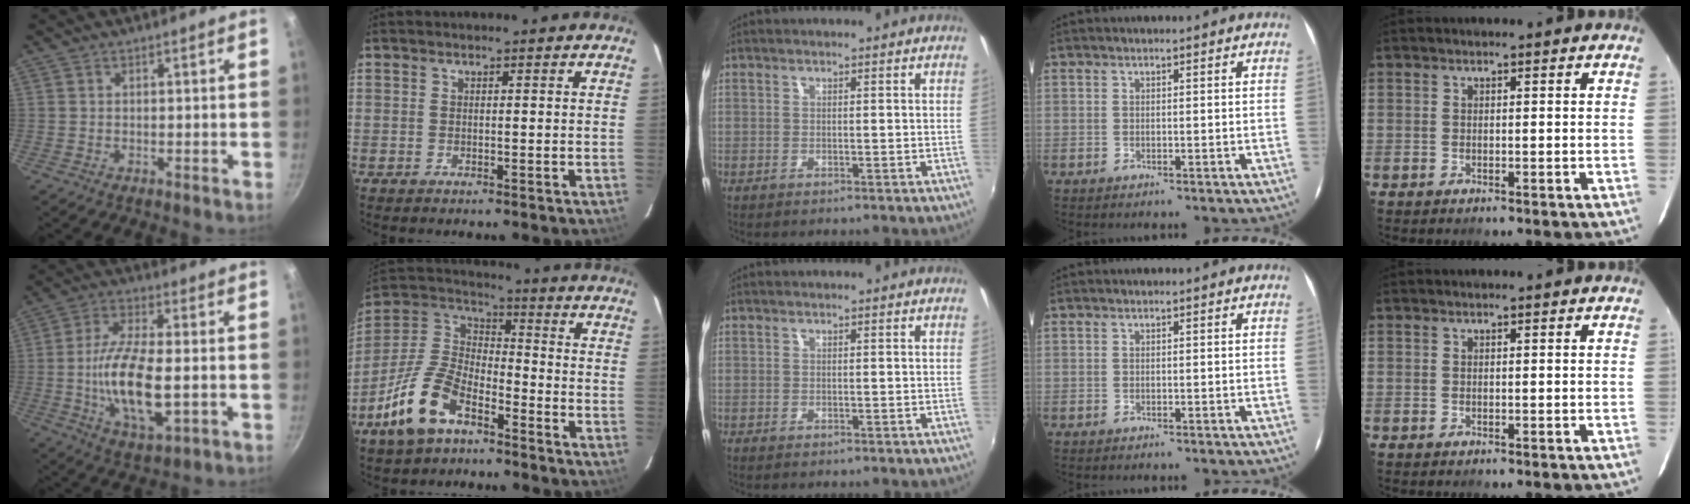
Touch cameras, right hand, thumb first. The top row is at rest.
{"thumb": {"total": 14.9, "force": [-2.2, 5.8, 13.6], "torque": [-0.261, 0.000, -0.044]}, "index": {"total": 14.9, "force": [-8.8, 7.2, 9.6], "torque": [-0.207, 0.006, -0.170]}}